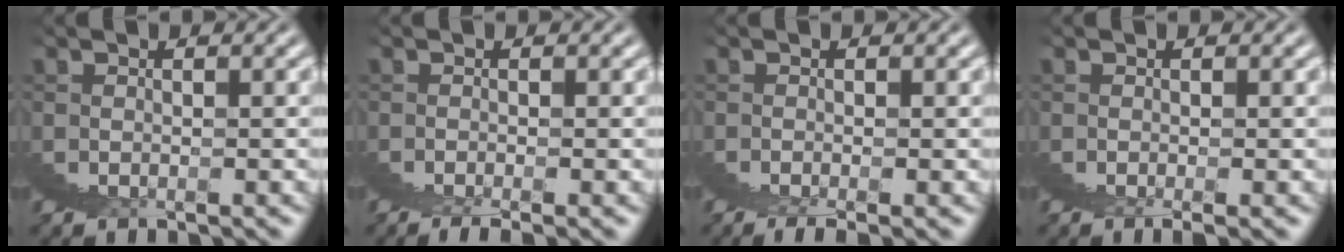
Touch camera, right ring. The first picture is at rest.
{"total": 1.1, "force": [0.7, -0.7, 0.6], "torque": [0.010, 0.015, 0.006]}
{"total": 1.5, "force": [1.0, -0.7, 0.8], "torque": [0.006, 0.018, 0.009]}
{"total": 1.2, "force": [0.9, -0.7, 0.3], "torque": [0.006, 0.011, 0.013]}